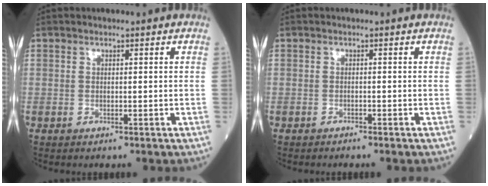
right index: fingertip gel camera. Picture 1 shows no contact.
{"total": 0.6, "force": [-0.6, 0.0, 0.0], "torque": [-0.006, 0.000, -0.014]}